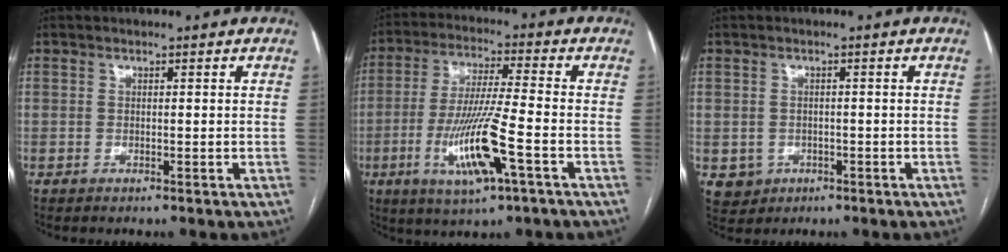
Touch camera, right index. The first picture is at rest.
{"total": 12.6, "force": [-4.3, 0.7, 11.8], "torque": [-0.238, -0.015, -0.078]}
{"total": 3.6, "force": [-1.1, 3.4, 0.5], "torque": [-0.002, 0.006, -0.009]}